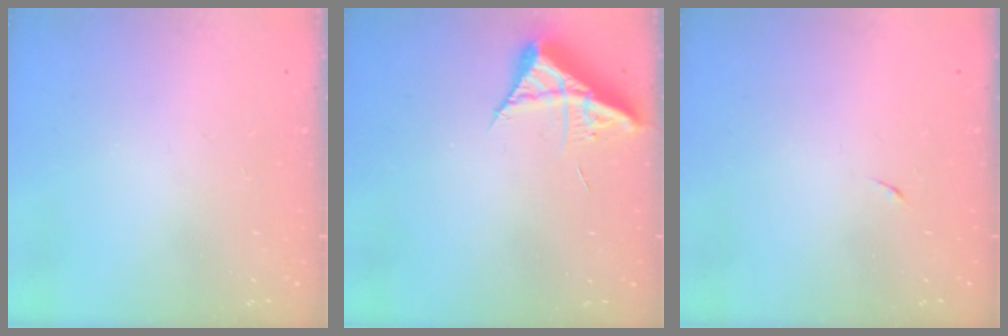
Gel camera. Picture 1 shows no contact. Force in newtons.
{"total": 9.2, "press": 9.2, "slide": 0.8}
{"total": 3.8, "press": 3.7, "slide": 0.8}